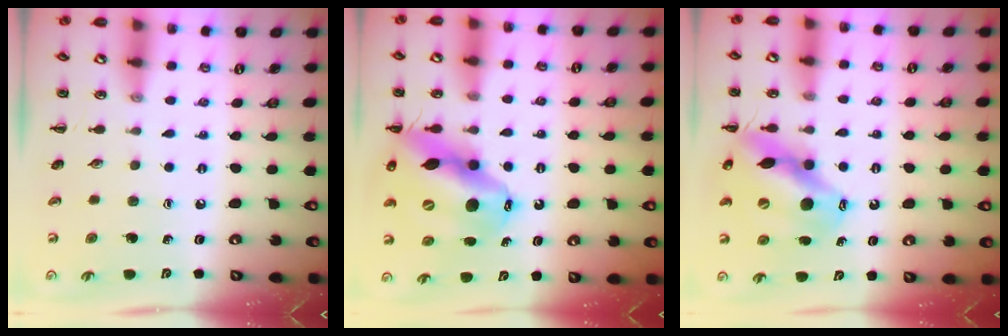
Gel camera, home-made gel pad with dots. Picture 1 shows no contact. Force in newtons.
{"total": 18.1, "press": 17.3, "slide": 5.4}
{"total": 14.2, "press": 13.7, "slide": 4.0}